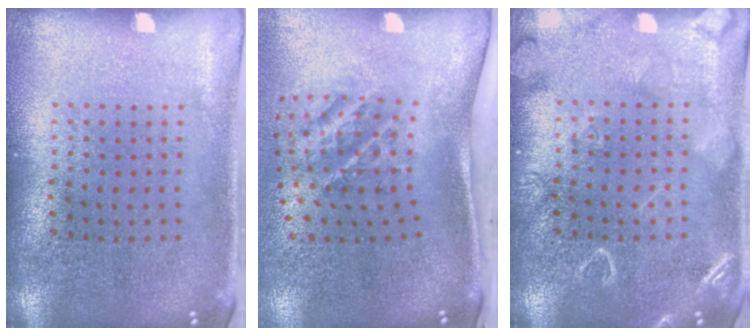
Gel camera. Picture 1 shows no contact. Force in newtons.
{"total": 2.2, "press": 1.2, "slide": 1.8}
{"total": 2.9, "press": 2.9, "slide": 0.4}